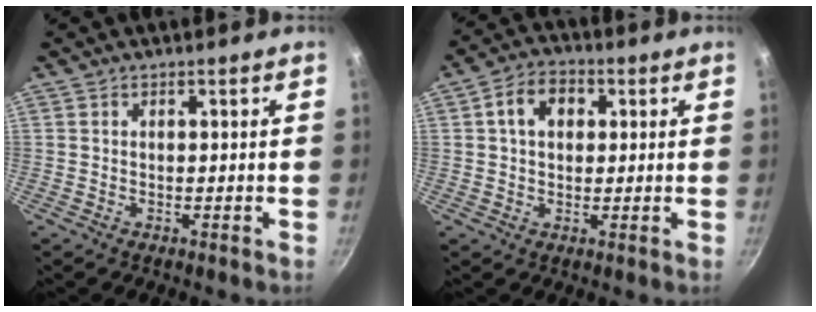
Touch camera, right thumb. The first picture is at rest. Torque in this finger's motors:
{"motor_torque": [-0.01, 1.81, 0.92, -0.08, 0.07]}